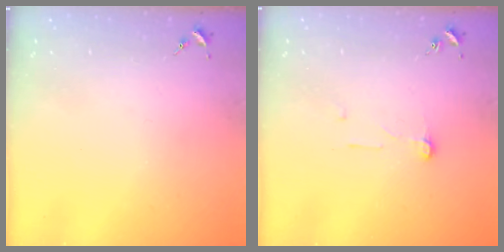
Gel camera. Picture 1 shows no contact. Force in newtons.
{"total": 5.4, "press": 5.4, "slide": 0.4}